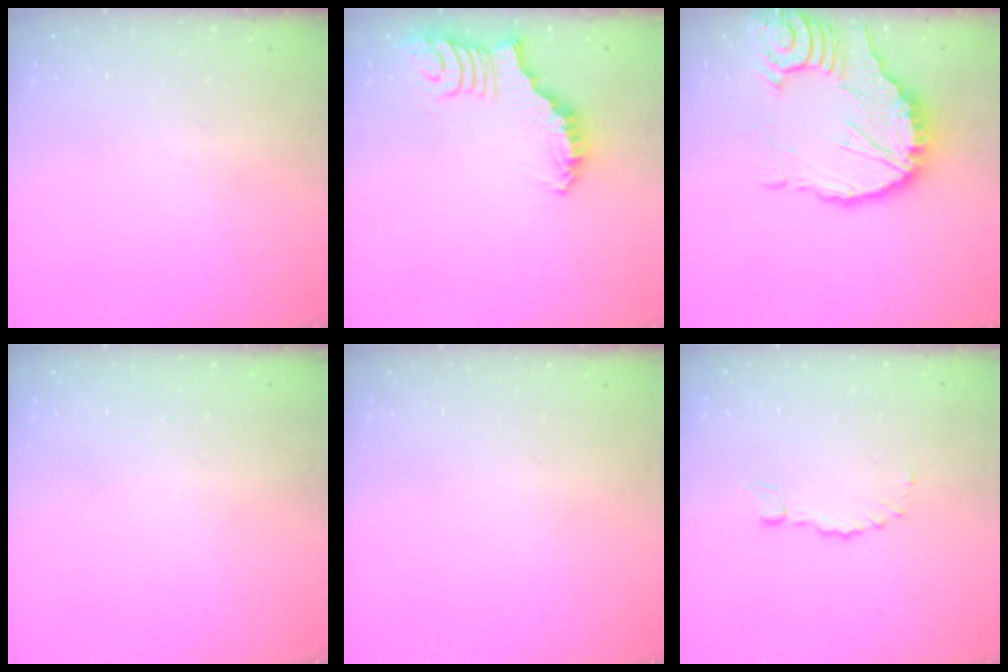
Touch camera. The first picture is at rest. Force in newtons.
{"total": 2.6, "press": 2.5, "slide": 0.5}
{"total": 16.7, "press": 16.6, "slide": 1.8}
{"total": 1.4, "press": 1.4, "slide": 0.1}
{"total": 0.0}
{"total": 0.0}